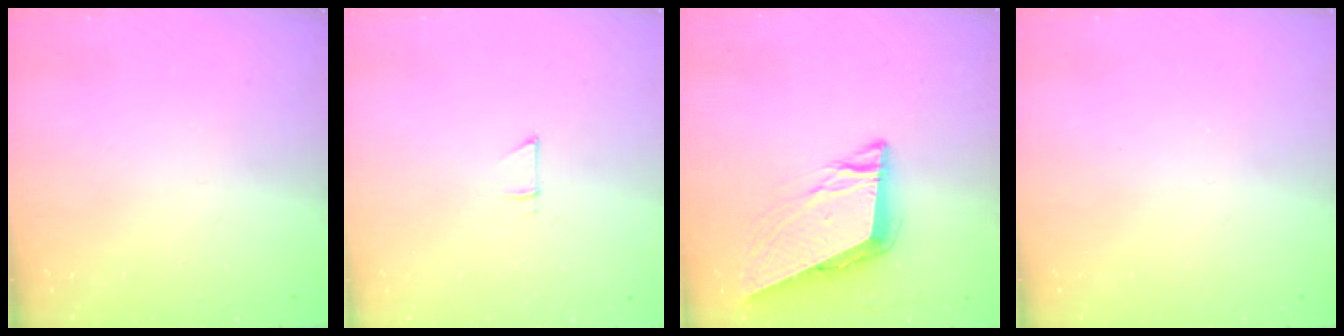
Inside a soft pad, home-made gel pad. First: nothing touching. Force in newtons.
{"total": 3.5, "press": 3.4, "slide": 0.4}
{"total": 9.8, "press": 9.3, "slide": 3.1}
{"total": 0.0}